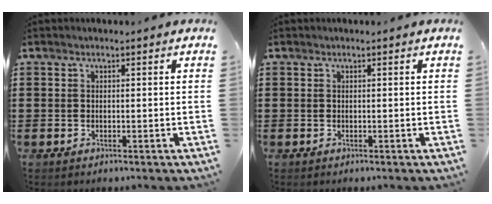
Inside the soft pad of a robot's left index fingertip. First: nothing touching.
{"total": 0.0}